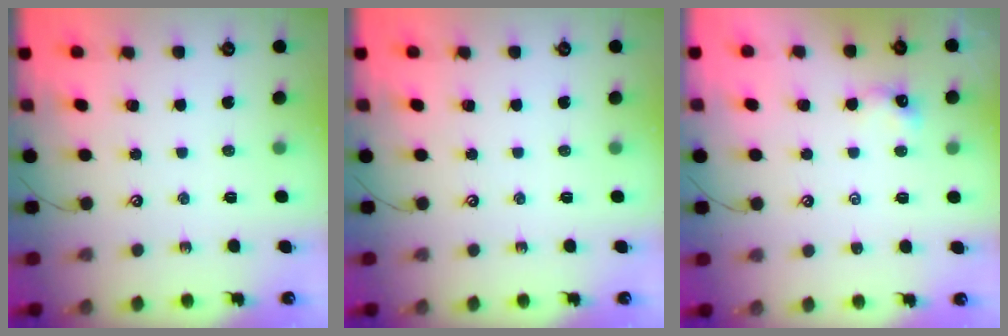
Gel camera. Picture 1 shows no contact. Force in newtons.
{"total": 0.0}
{"total": 1.8, "press": 1.7, "slide": 0.5}